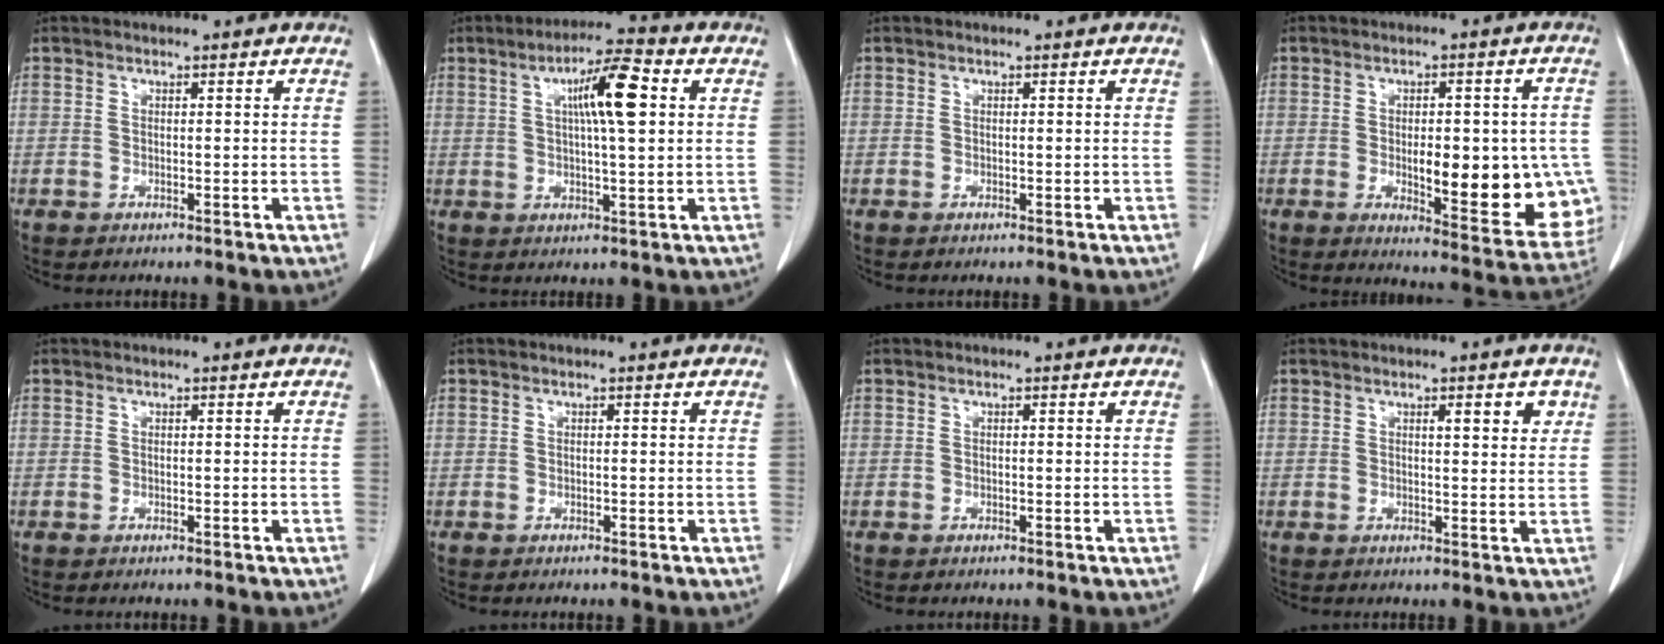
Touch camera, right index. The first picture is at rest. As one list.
[{"total": 9.5, "force": [2.5, 1.1, 9.1], "torque": [-0.151, 0.015, 0.039]}, {"total": 0.0}, {"total": 16.6, "force": [-2.4, 5.7, 15.4], "torque": [-0.142, 0.005, -0.006]}, {"total": 0.0}, {"total": 0.0}, {"total": 0.0}, {"total": 3.4, "force": [1.8, 0.8, 2.8], "torque": [-0.036, -0.004, 0.023]}]